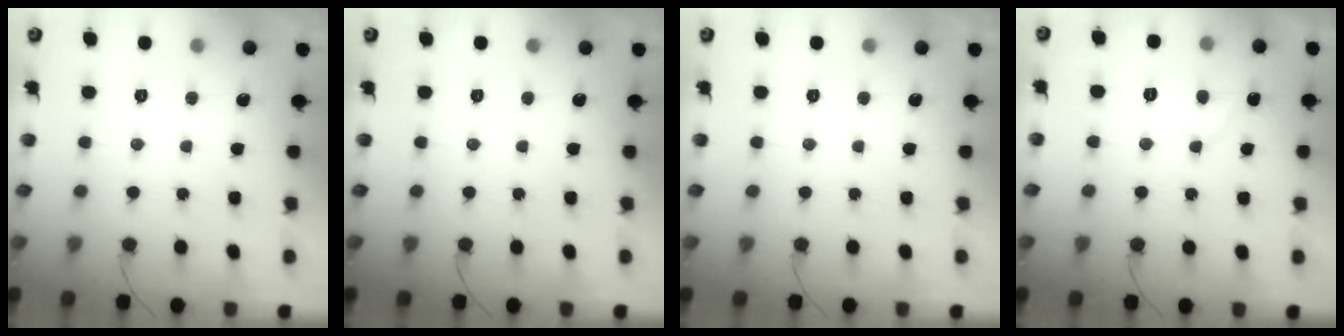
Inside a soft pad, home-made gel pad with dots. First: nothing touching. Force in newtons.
{"total": 0.0}
{"total": 0.0}
{"total": 5.7, "press": 5.7, "slide": 0.5}